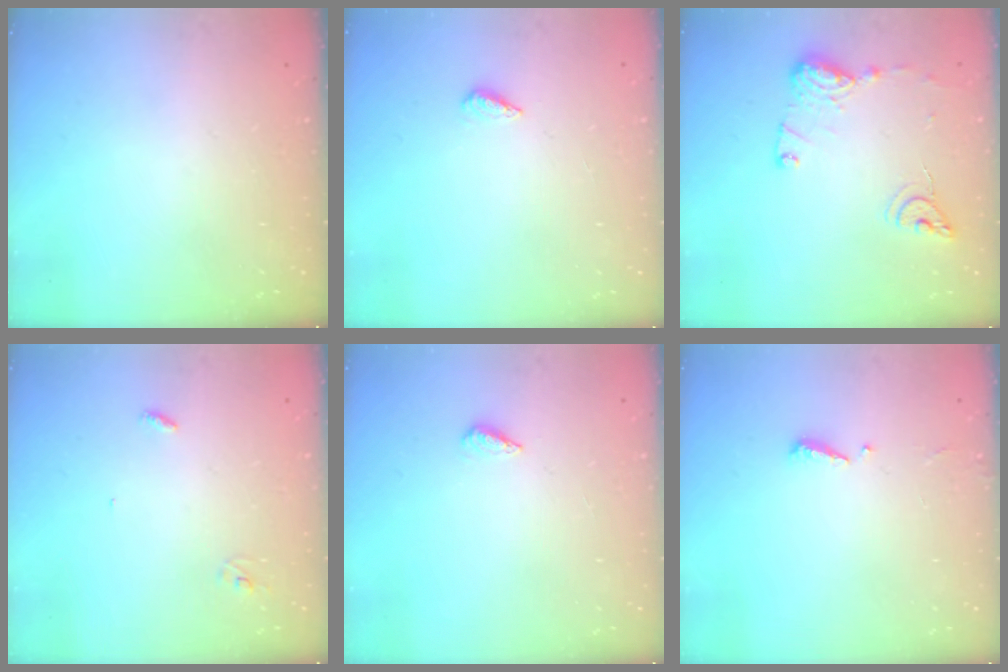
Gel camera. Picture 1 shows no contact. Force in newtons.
{"total": 2.1, "press": 1.9, "slide": 0.8}
{"total": 12.2, "press": 12.2, "slide": 1.0}
{"total": 2.8, "press": 2.8, "slide": 0.3}
{"total": 2.1, "press": 1.9, "slide": 0.8}
{"total": 4.9, "press": 4.8, "slide": 0.4}